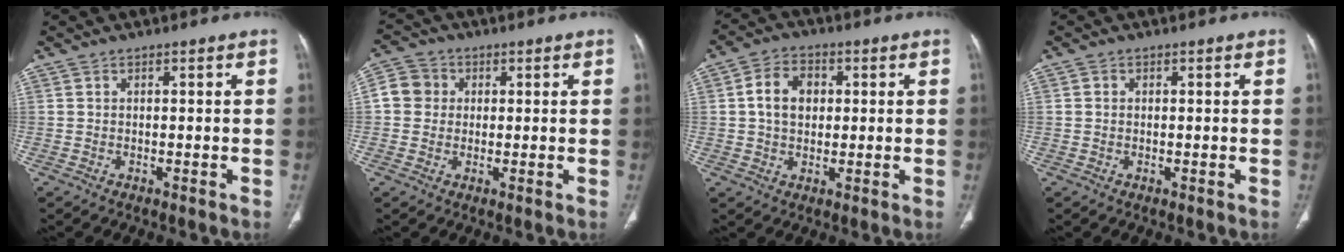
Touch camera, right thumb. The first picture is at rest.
{"total": 6.5, "force": [0.8, 6.1, 2.1], "torque": [-0.027, 0.012, 0.010]}
{"total": 7.7, "force": [1.2, 5.8, 5.0], "torque": [-0.070, 0.008, 0.018]}
{"total": 1.0, "force": [0.2, 0.8, 0.5], "torque": [-0.007, 0.003, 0.004]}